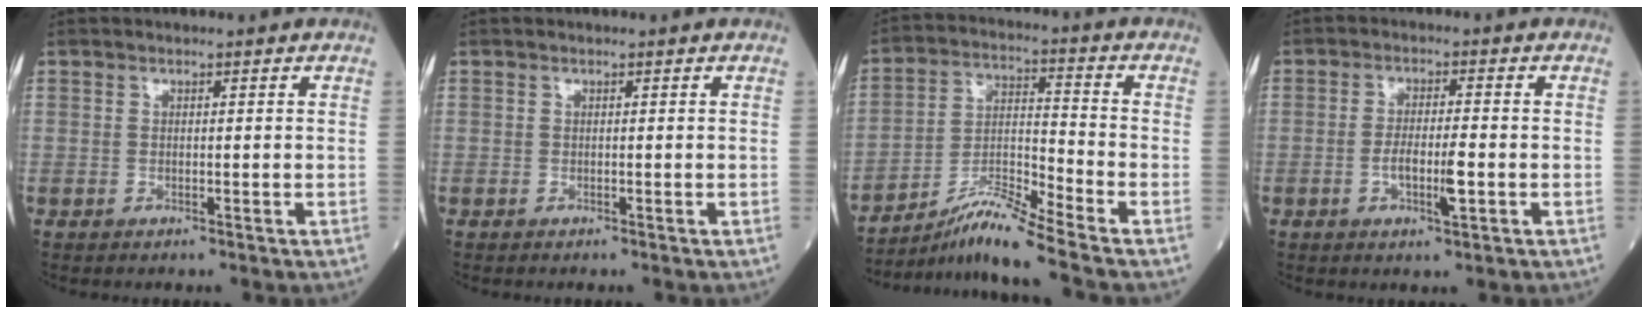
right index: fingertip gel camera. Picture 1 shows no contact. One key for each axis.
{"total": 0.0}
{"total": 9.4, "fx": -8.1, "fy": -2.1, "fz": 4.2, "tx": -0.089, "ty": -0.012, "tz": -0.150}
{"total": 4.6, "fx": -1.3, "fy": 0.6, "fz": 4.4, "tx": -0.079, "ty": -0.003, "tz": -0.023}